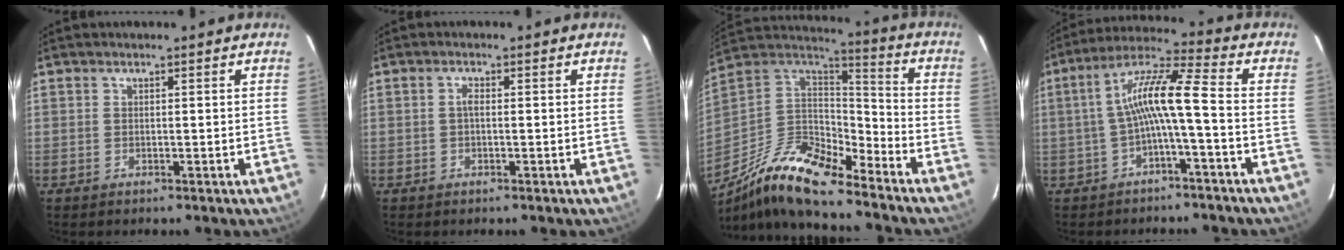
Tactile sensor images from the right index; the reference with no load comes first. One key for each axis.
{"total": 1.1, "fx": -0.1, "fy": 0.4, "fz": 1.0, "tx": -0.019, "ty": 0.006, "tz": -0.004}
{"total": 19.6, "fx": -14.9, "fy": 5.1, "fz": 11.6, "tx": -0.231, "ty": -0.023, "tz": -0.288}
{"total": 9.0, "fx": -2.1, "fy": 0.4, "fz": 8.8, "tx": -0.188, "ty": 0.023, "tz": -0.039}